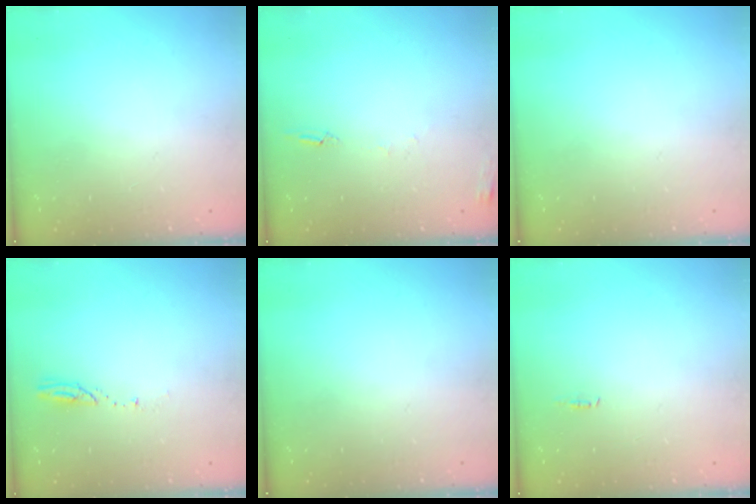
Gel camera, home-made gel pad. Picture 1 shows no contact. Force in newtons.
{"total": 6.0, "press": 6.0, "slide": 0.6}
{"total": 0.0}
{"total": 3.4, "press": 3.4, "slide": 0.3}
{"total": 0.0}
{"total": 4.8, "press": 2.5, "slide": 4.1}